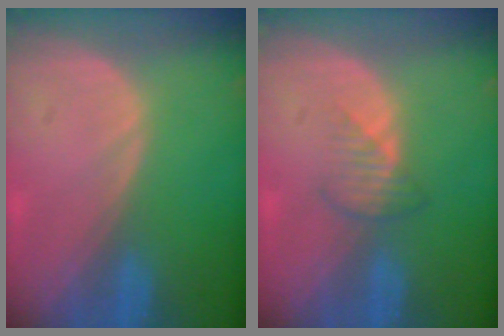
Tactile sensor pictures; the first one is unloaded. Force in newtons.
{"total": 2.7, "press": 2.6, "slide": 0.6}